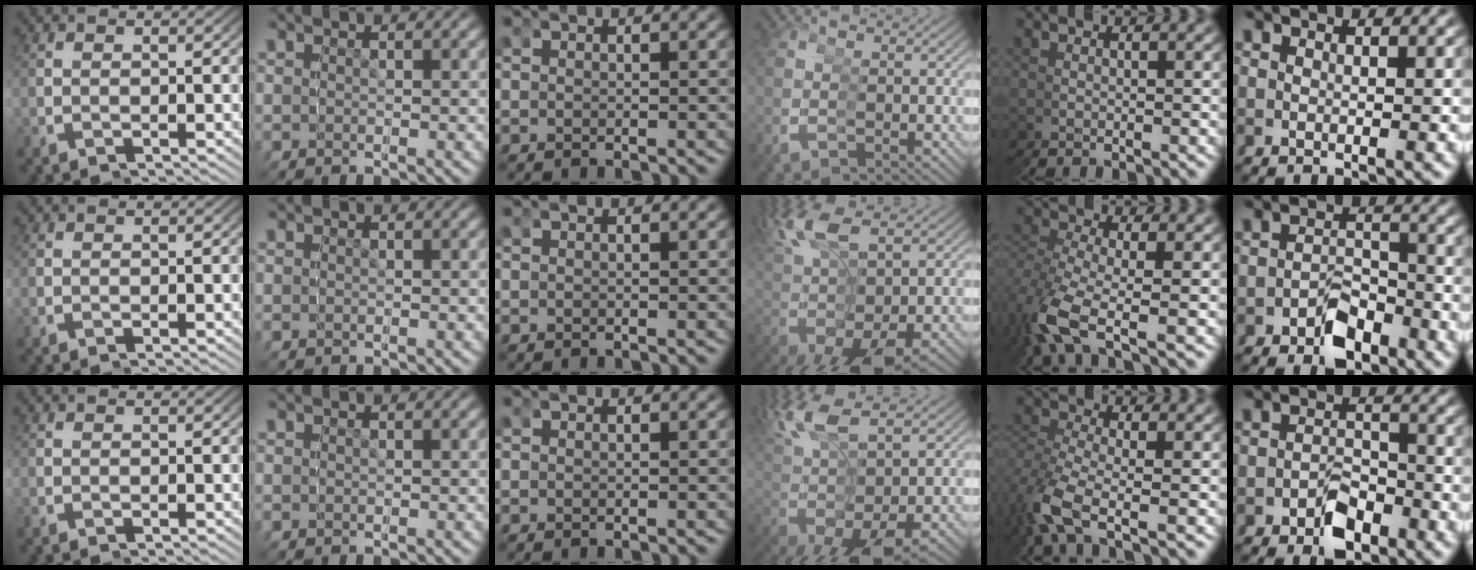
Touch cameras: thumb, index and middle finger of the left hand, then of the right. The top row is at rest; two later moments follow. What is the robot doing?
{"motion": "grasp_and_lifting", "object": "glasses"}